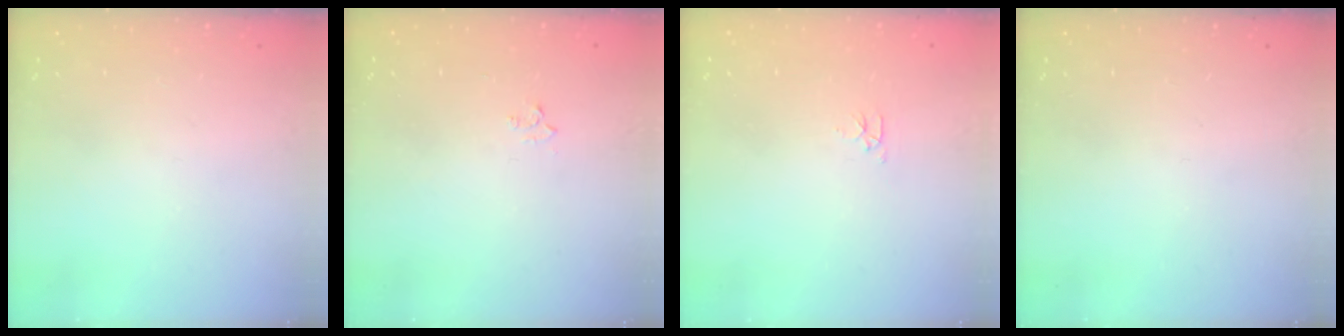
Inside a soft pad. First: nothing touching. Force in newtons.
{"total": 2.9, "press": 2.8, "slide": 0.4}
{"total": 2.8, "press": 2.7, "slide": 0.4}
{"total": 0.0}